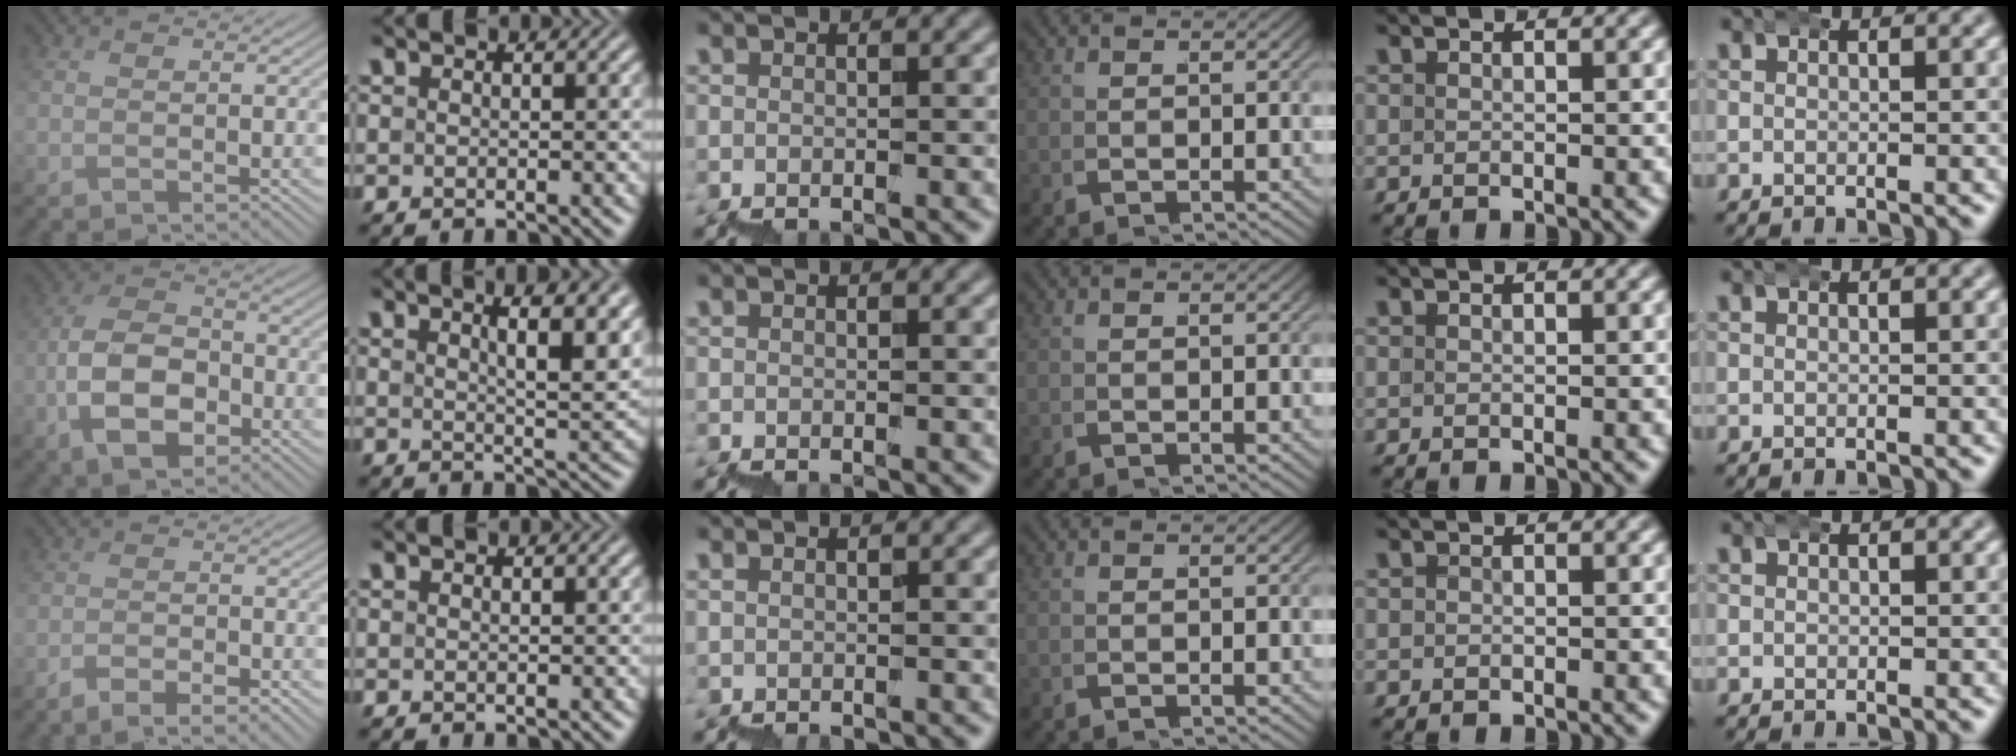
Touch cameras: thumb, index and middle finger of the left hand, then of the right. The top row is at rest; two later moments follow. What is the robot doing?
{"motion": "wrap", "object": "bubble wrap"}